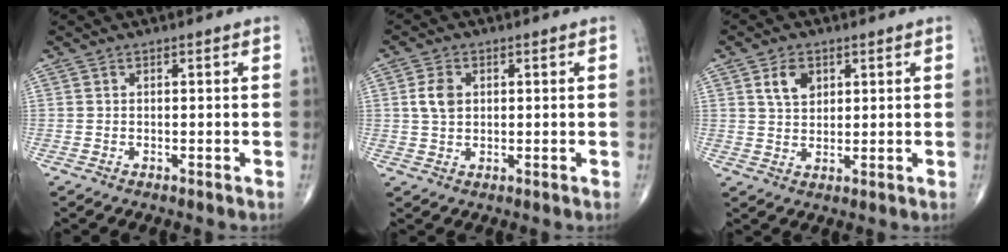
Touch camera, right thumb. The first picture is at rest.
{"total": 4.3, "force": [0.9, 3.0, 2.9], "torque": [-0.052, -0.001, 0.015]}
{"total": 5.0, "force": [2.2, 3.3, 3.1], "torque": [-0.041, -0.012, 0.040]}